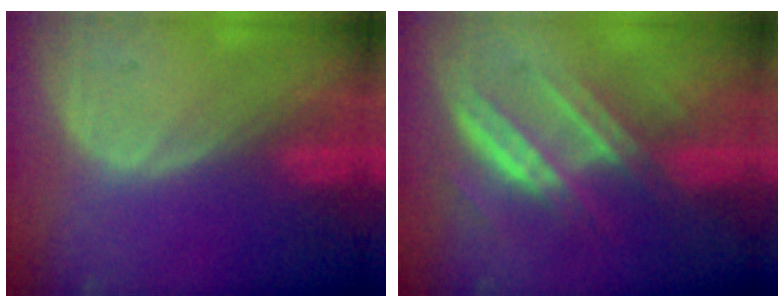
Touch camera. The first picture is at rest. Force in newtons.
{"total": 7.7, "press": 6.9, "slide": 3.5}